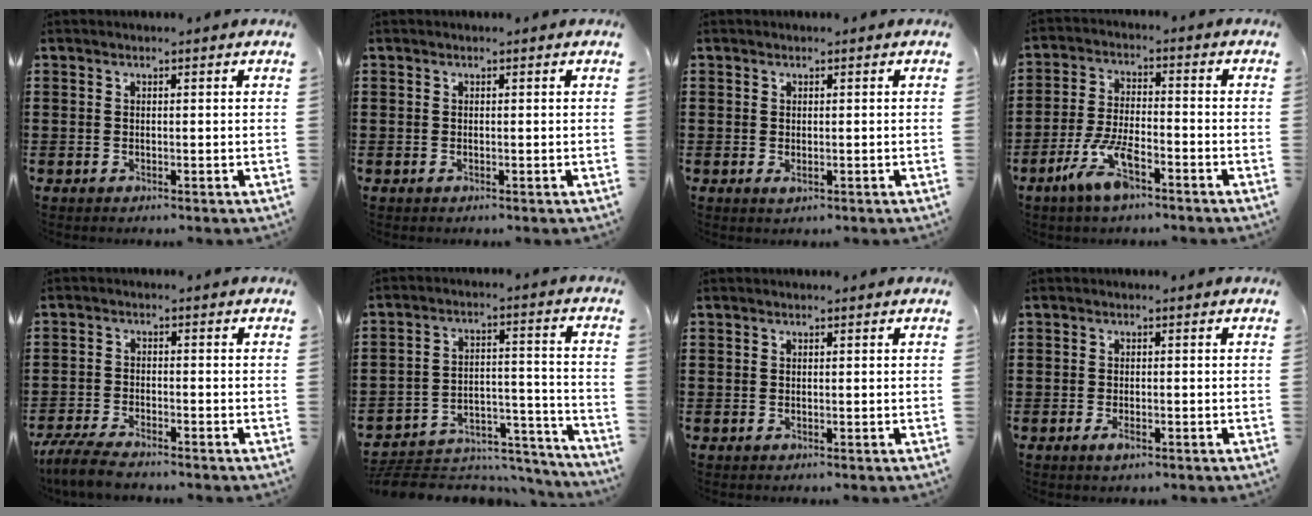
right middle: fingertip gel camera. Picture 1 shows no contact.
{"total": 0.0}
{"total": 0.6, "force": [0.0, 0.4, 0.5], "torque": [-0.010, -0.001, 0.000]}
{"total": 7.9, "force": [-4.6, 2.6, 5.9], "torque": [-0.134, -0.004, -0.088]}
{"total": 4.5, "force": [-4.1, 0.5, 1.8], "torque": [-0.056, -0.012, -0.087]}
{"total": 6.7, "force": [-6.2, 1.9, 1.3], "torque": [-0.015, 0.022, -0.121]}
{"total": 0.0}
{"total": 1.5, "force": [-0.8, 0.7, 1.2], "torque": [-0.023, -0.002, -0.014]}